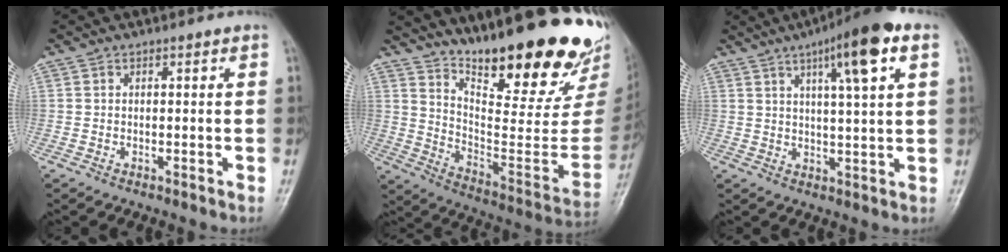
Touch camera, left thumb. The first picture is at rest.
{"total": 27.7, "force": [20.8, 6.6, 17.1], "torque": [-0.230, -0.133, 0.307]}
{"total": 15.0, "force": [7.3, 2.3, 12.9], "torque": [-0.202, -0.014, 0.113]}